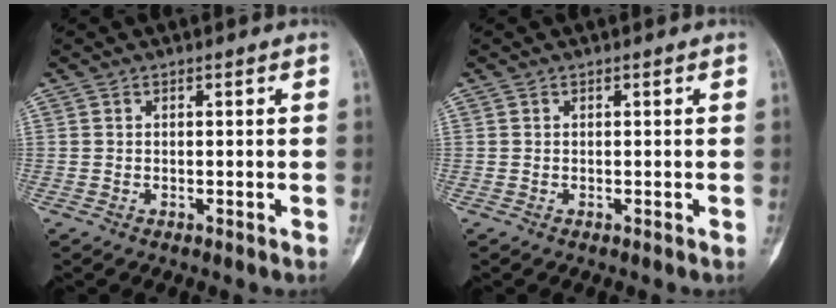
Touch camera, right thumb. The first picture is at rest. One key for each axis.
{"total": 0.0}